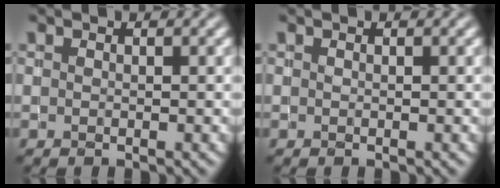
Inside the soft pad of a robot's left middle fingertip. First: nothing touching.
{"total": 0.0}